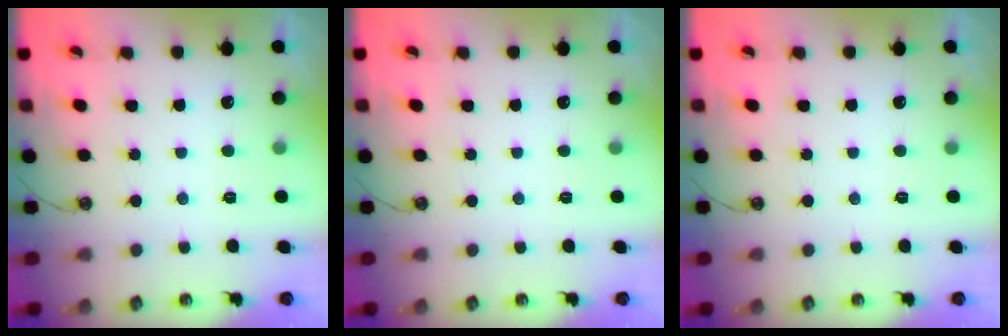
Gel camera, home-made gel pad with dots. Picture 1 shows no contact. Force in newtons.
{"total": 0.0}
{"total": 0.0}